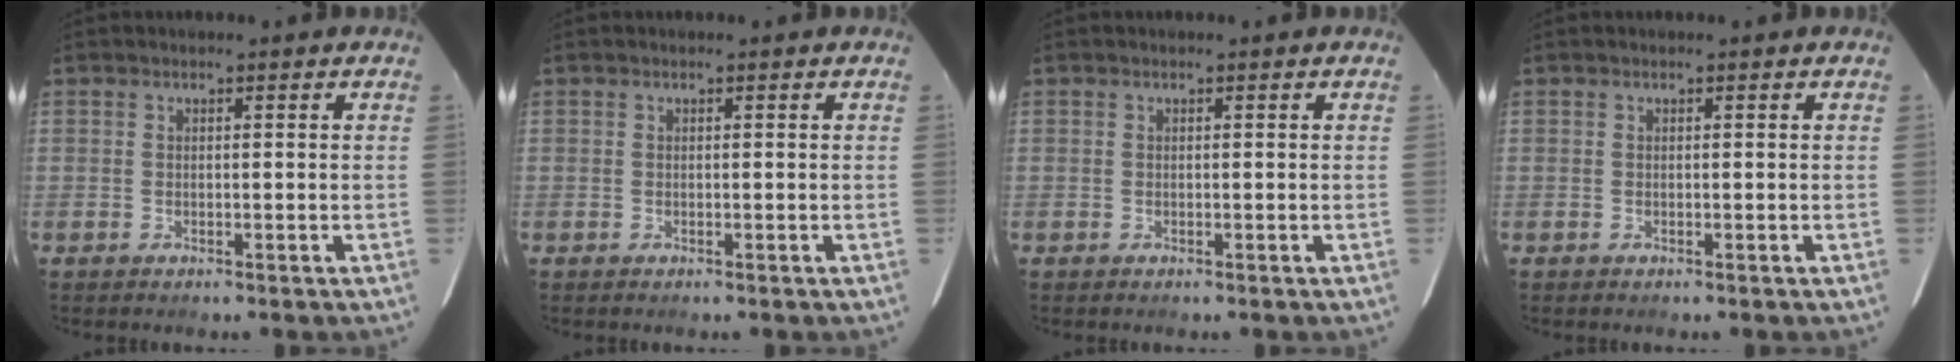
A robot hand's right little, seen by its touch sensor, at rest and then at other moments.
{"total": 0.0}
{"total": 0.0}
{"total": 0.0}